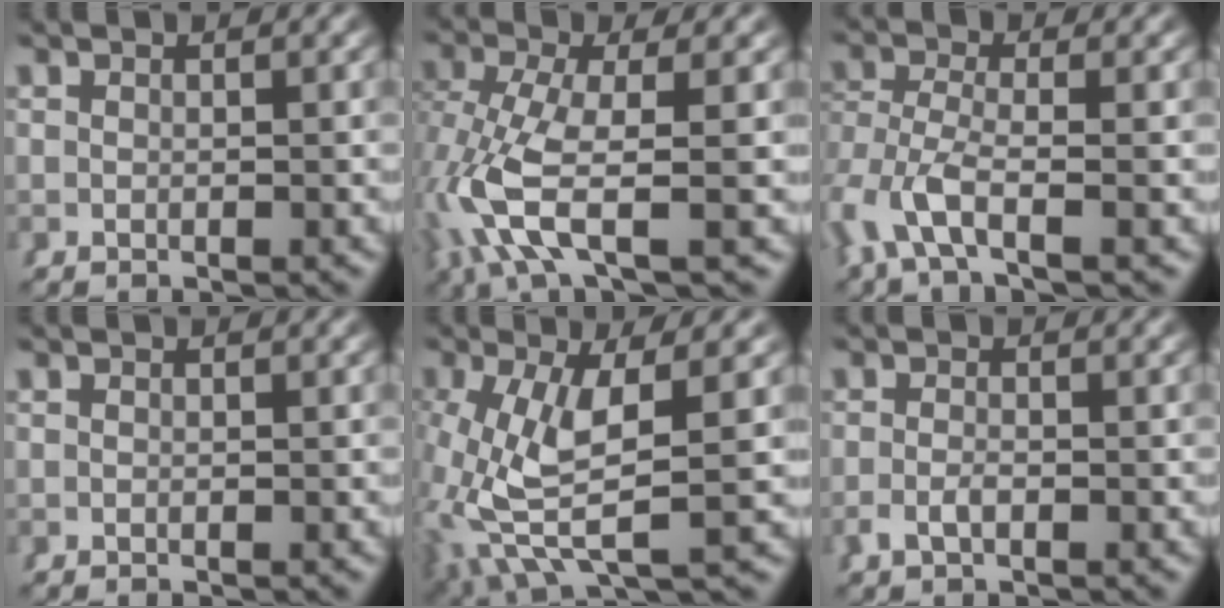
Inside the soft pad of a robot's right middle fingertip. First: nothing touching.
{"total": 6.2, "force": [-0.9, 2.4, 5.7], "torque": [-0.148, -0.030, 0.000]}
{"total": 4.4, "force": [-1.9, 2.4, 3.2], "torque": [-0.103, -0.033, -0.019]}
{"total": 0.0}
{"total": 7.4, "force": [0.5, 3.5, 6.5], "torque": [-0.146, -0.018, 0.022]}
{"total": 1.5, "force": [-0.9, 0.6, 1.0], "torque": [-0.024, -0.001, -0.015]}